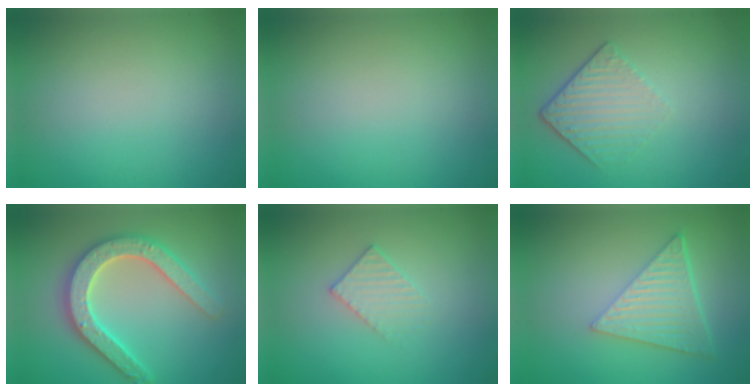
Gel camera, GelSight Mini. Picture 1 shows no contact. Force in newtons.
{"total": 0.0}
{"total": 4.2, "press": 2.8, "slide": 3.1}
{"total": 5.2, "press": 5.1, "slide": 0.9}
{"total": 2.1, "press": 2.0, "slide": 0.3}
{"total": 6.4, "press": 4.4, "slide": 4.7}